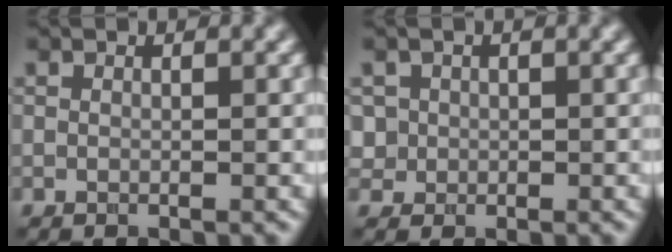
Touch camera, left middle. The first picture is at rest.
{"total": 1.8, "force": [0.3, 1.7, 0.4], "torque": [-0.003, 0.000, 0.018]}